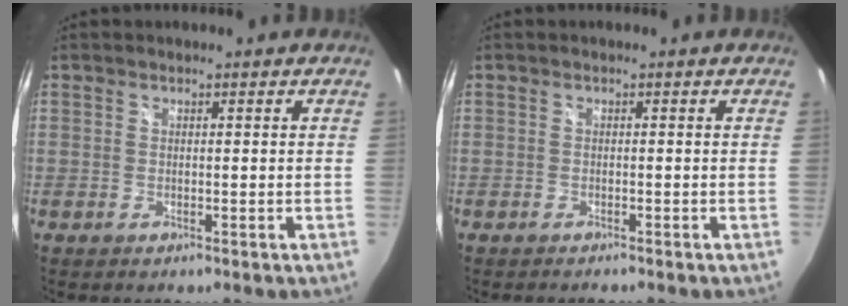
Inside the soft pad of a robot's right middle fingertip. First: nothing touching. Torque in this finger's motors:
{"motor_torque": [-0.09, -0.07, 0.03, 0.00]}